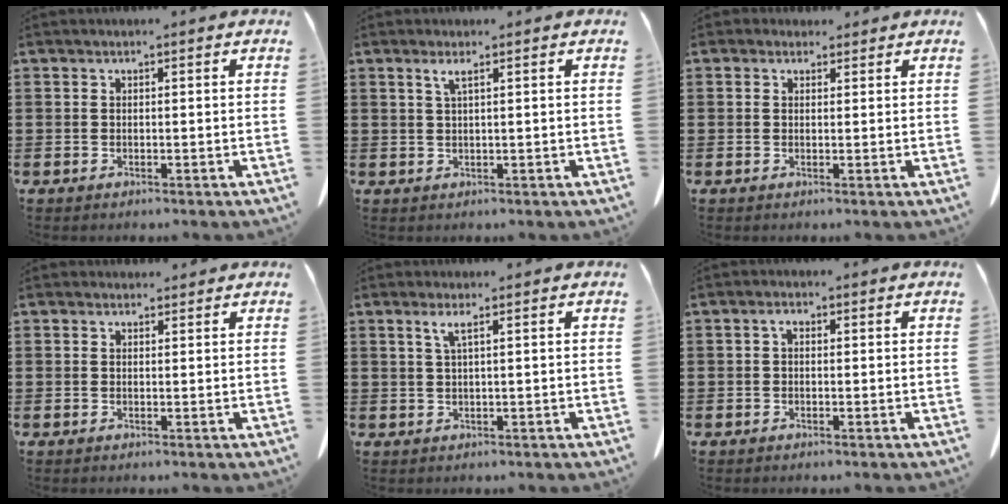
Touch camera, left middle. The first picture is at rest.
{"total": 1.6, "force": [0.8, 0.0, 1.4], "torque": [-0.030, 0.000, 0.014]}
{"total": 1.4, "force": [1.1, 0.9, 0.3], "torque": [-0.001, 0.003, 0.018]}
{"total": 1.1, "force": [0.9, 0.5, 0.1], "torque": [0.004, 0.000, 0.016]}
{"total": 1.8, "force": [0.8, -0.1, 1.6], "torque": [-0.035, -0.002, 0.014]}
{"total": 1.5, "force": [-0.1, 0.8, 1.2], "torque": [-0.026, 0.003, -0.002]}